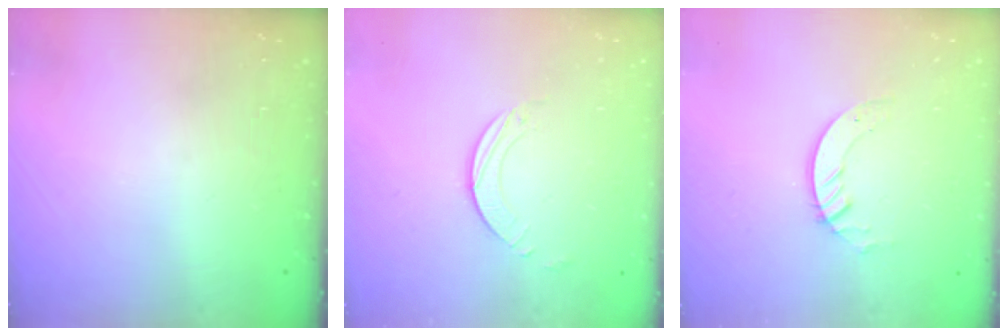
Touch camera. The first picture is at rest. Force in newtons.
{"total": 1.7, "press": 1.7, "slide": 0.2}
{"total": 3.3, "press": 3.3, "slide": 0.2}